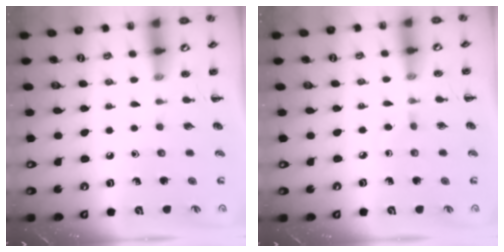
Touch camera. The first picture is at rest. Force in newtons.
{"total": 2.0, "press": 1.8, "slide": 0.9}